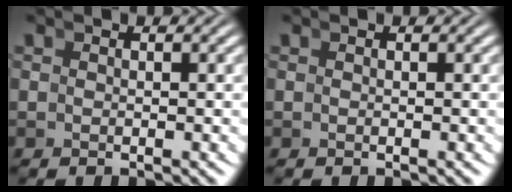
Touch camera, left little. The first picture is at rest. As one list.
[{"total": 0.0}]